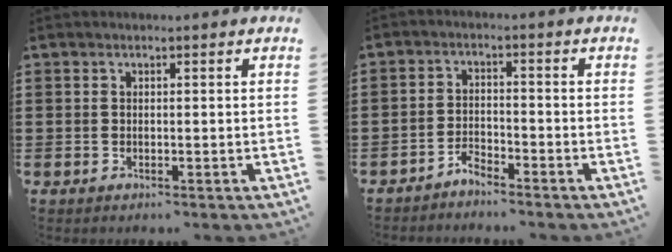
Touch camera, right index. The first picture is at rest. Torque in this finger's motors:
{"motor_torque": [1.75, 0.39, -0.15, -0.12]}